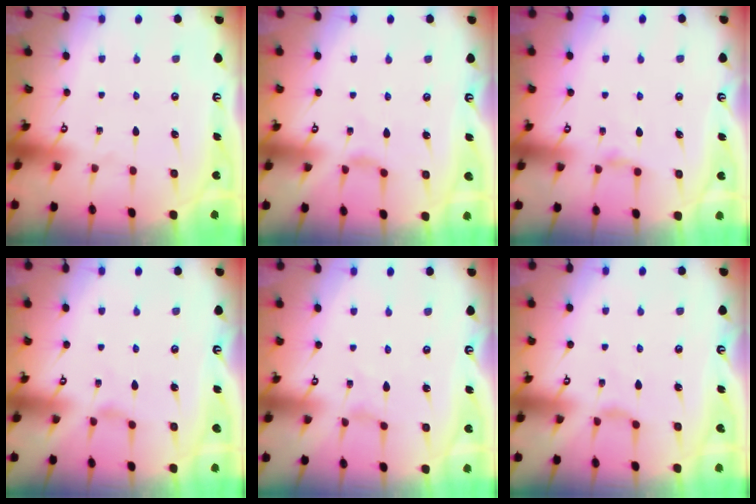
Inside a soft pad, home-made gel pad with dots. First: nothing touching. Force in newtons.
{"total": 2.0, "press": 2.0, "slide": 0.5}
{"total": 2.8, "press": 2.7, "slide": 0.6}
{"total": 0.9, "press": 0.9, "slide": 0.3}
{"total": 0.0}
{"total": 2.7, "press": 2.6, "slide": 0.6}